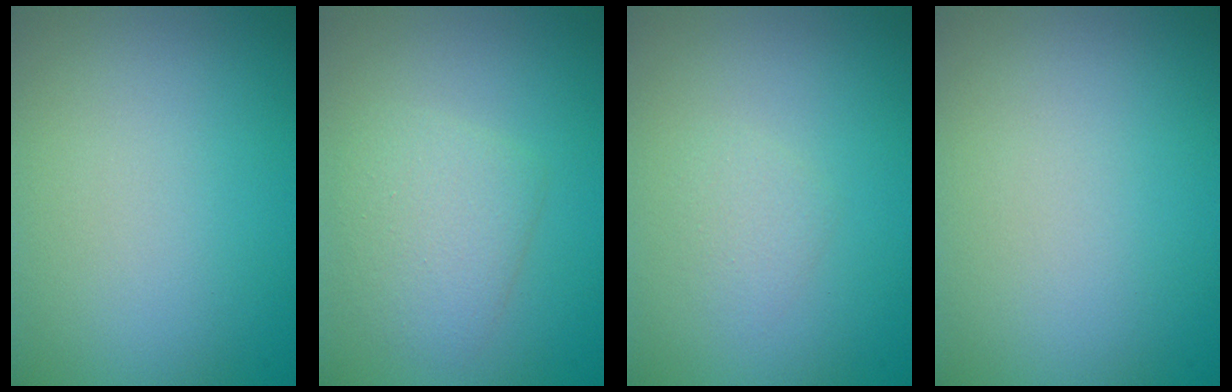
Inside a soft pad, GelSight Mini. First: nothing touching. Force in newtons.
{"total": 3.0, "press": 3.0, "slide": 0.0}
{"total": 1.1, "press": 1.1, "slide": 0.0}
{"total": 0.0}